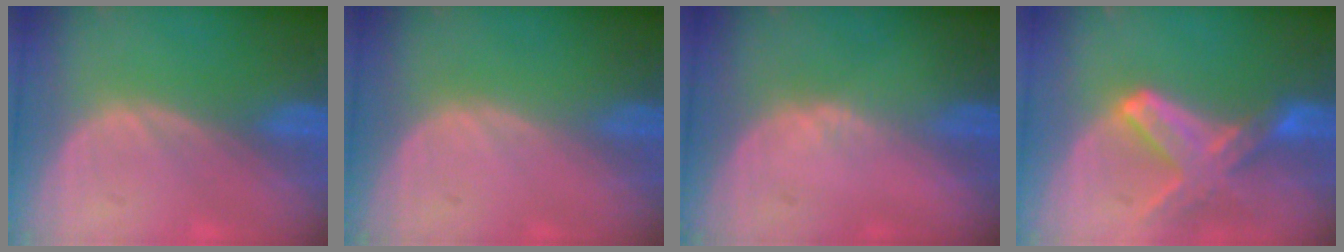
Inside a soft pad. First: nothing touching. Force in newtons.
{"total": 0.0}
{"total": 1.0, "press": 0.7, "slide": 0.6}
{"total": 7.9, "press": 7.0, "slide": 3.6}